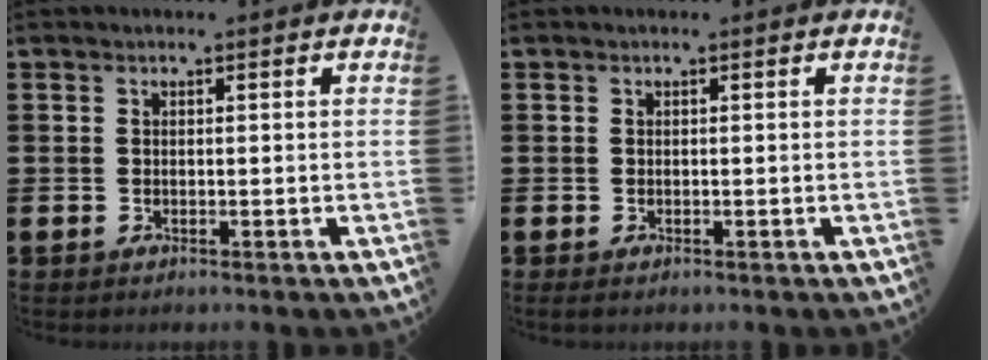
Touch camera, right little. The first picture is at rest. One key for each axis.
{"total": 0.0}